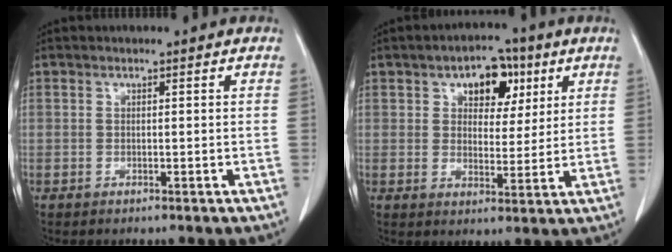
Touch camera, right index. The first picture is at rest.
{"total": 8.0, "force": [3.7, 4.8, 5.2], "torque": [-0.068, 0.020, 0.057]}